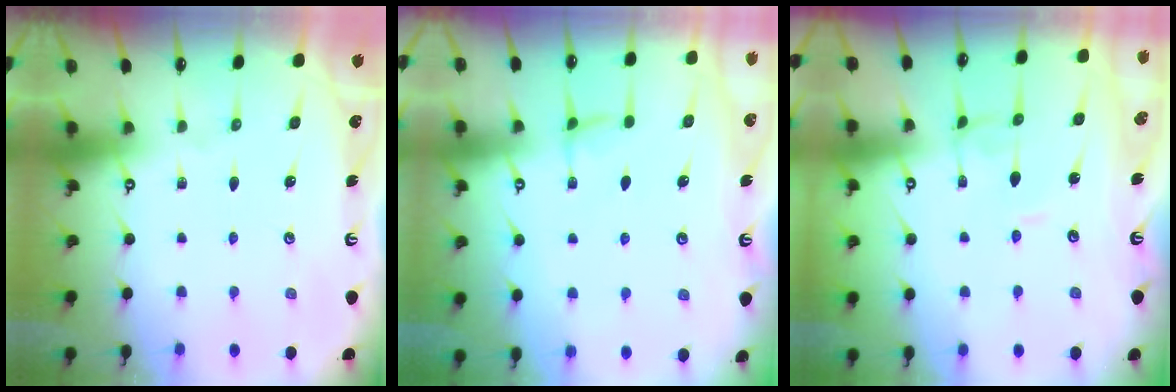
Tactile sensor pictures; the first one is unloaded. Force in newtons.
{"total": 1.5, "press": 1.4, "slide": 0.5}
{"total": 1.9, "press": 1.9, "slide": 0.2}